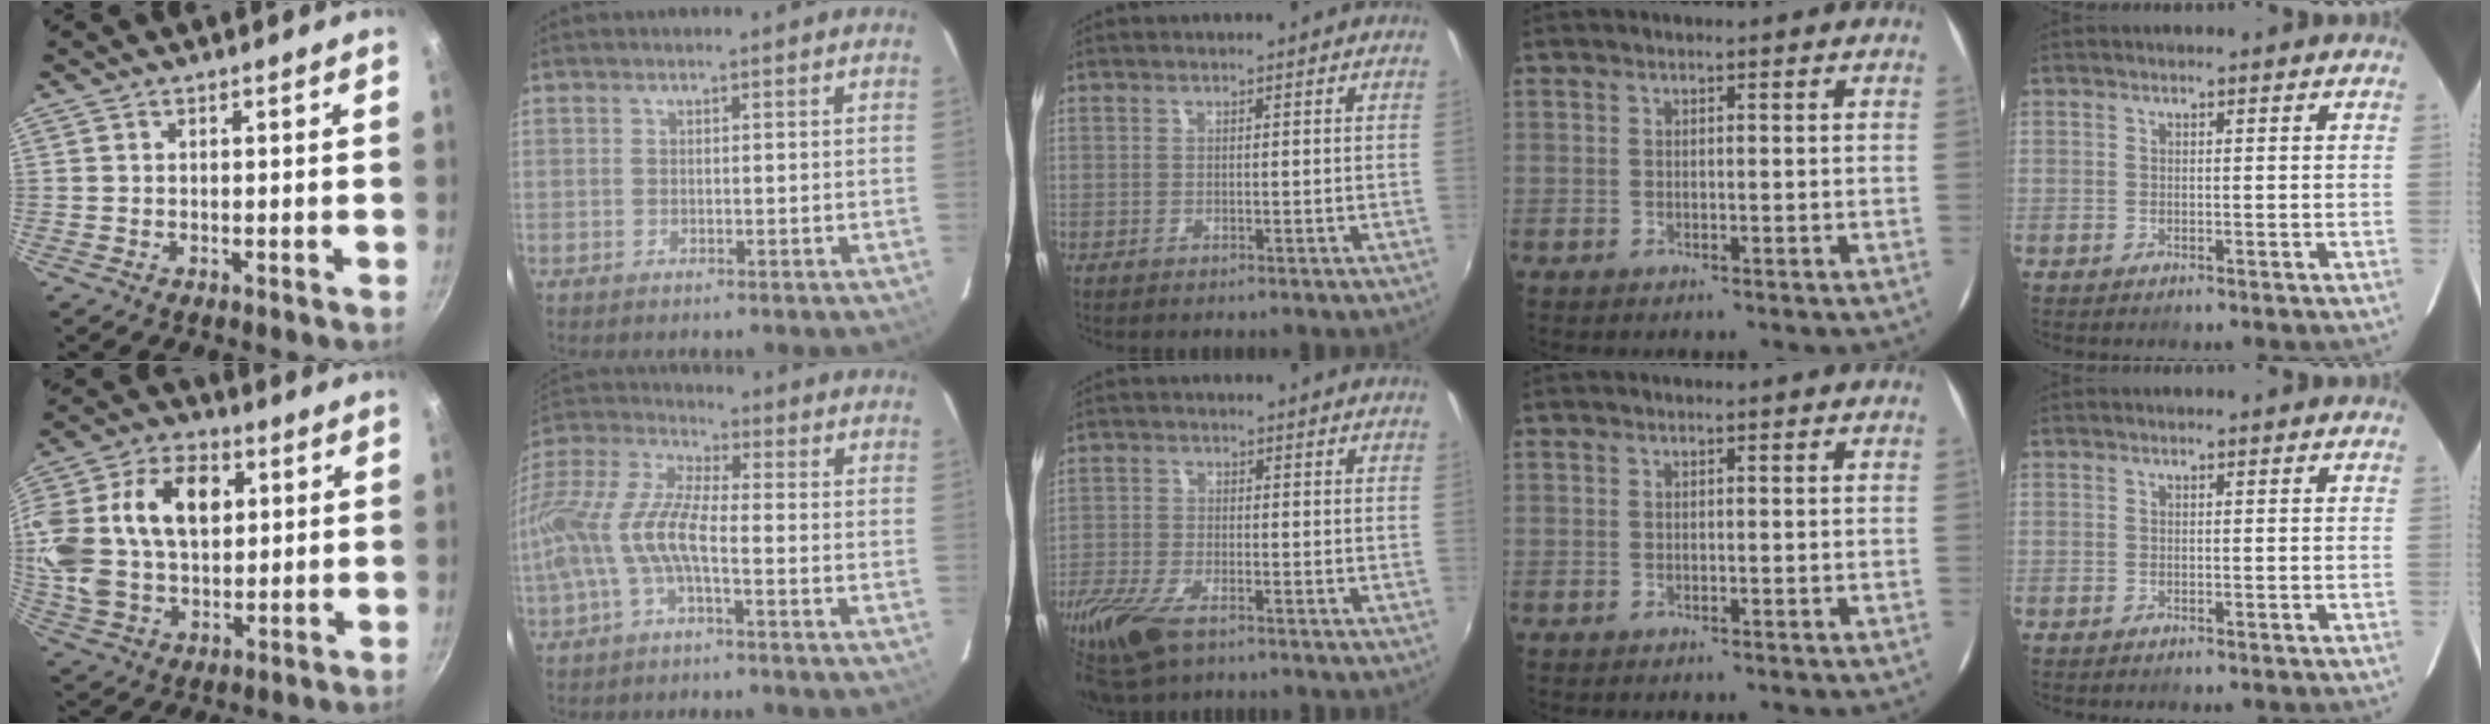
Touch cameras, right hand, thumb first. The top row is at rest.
{"thumb": {"total": 24.1, "force": [5.3, 16.4, 16.8], "torque": [-0.341, 0.020, 0.092]}, "index": {"total": 14.4, "force": [-4.1, 4.7, 13.0], "torque": [-0.283, 0.002, -0.087]}, "middle": {"total": 11.6, "force": [-7.7, 4.8, 7.2], "torque": [-0.181, -0.040, -0.148]}}